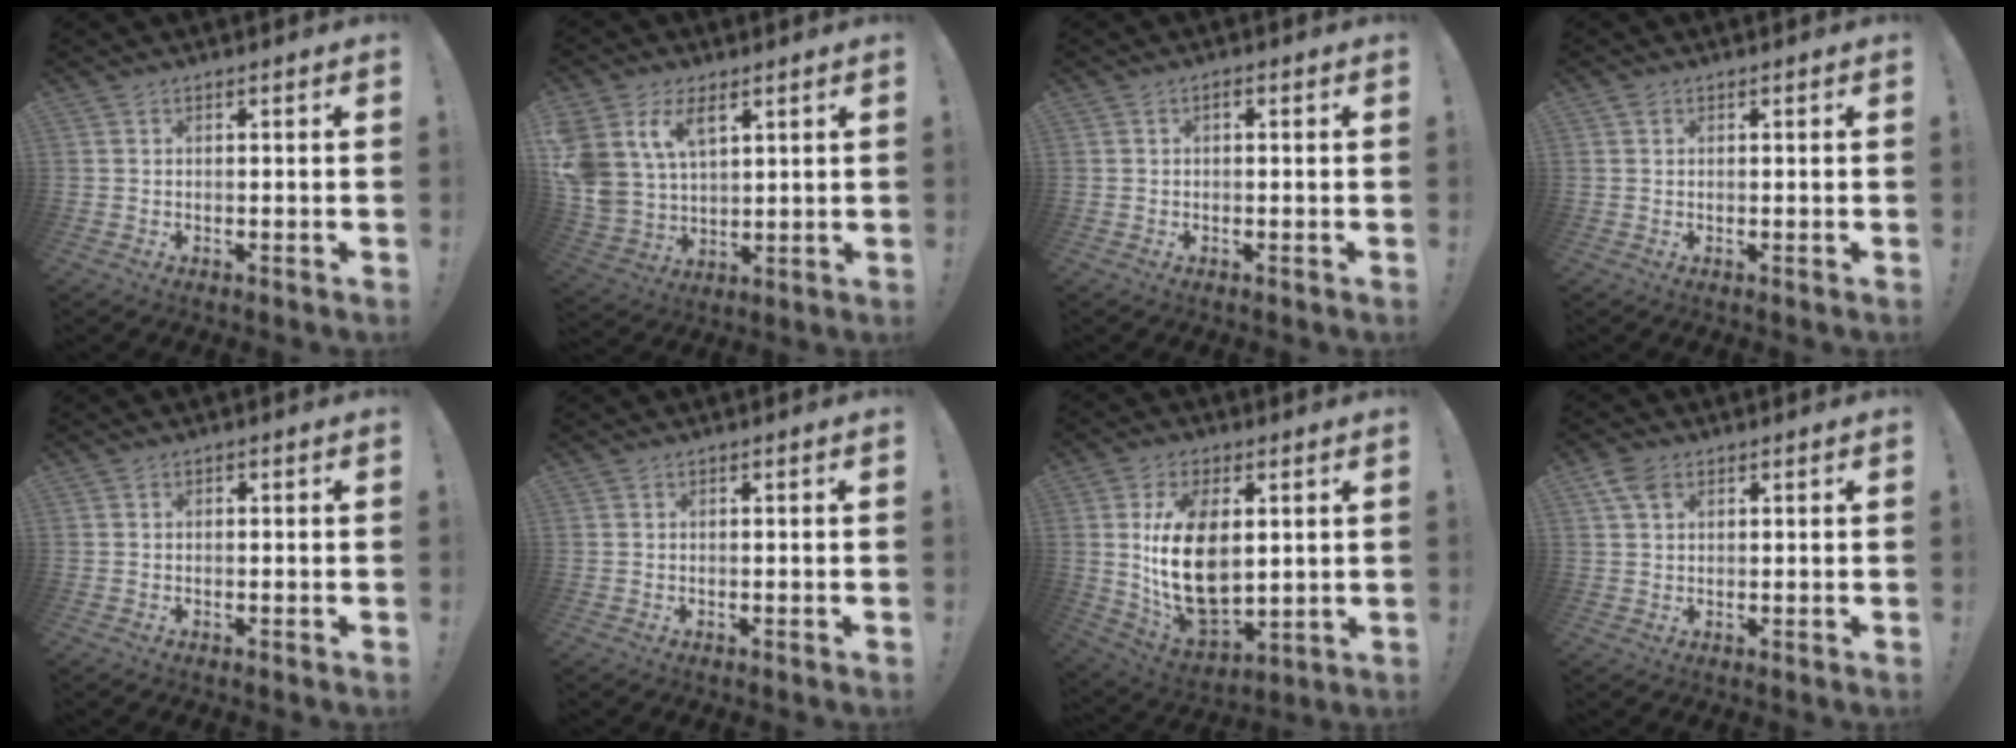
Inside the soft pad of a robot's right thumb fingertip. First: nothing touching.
{"total": 12.1, "force": [6.4, 7.8, 6.6], "torque": [-0.146, -0.028, 0.129]}
{"total": 0.9, "force": [-0.4, 0.5, 0.7], "torque": [-0.020, 0.006, -0.006]}
{"total": 0.6, "force": [0.4, 0.5, 0.0], "torque": [0.002, 0.000, 0.007]}
{"total": 0.5, "force": [-0.3, 0.4, 0.2], "torque": [-0.010, 0.004, -0.004]}
{"total": 0.0}
{"total": 19.4, "force": [3.0, 11.7, 15.1], "torque": [-0.280, -0.027, 0.055]}
{"total": 4.7, "force": [2.2, 3.0, 2.8], "torque": [-0.055, 0.003, 0.044]}